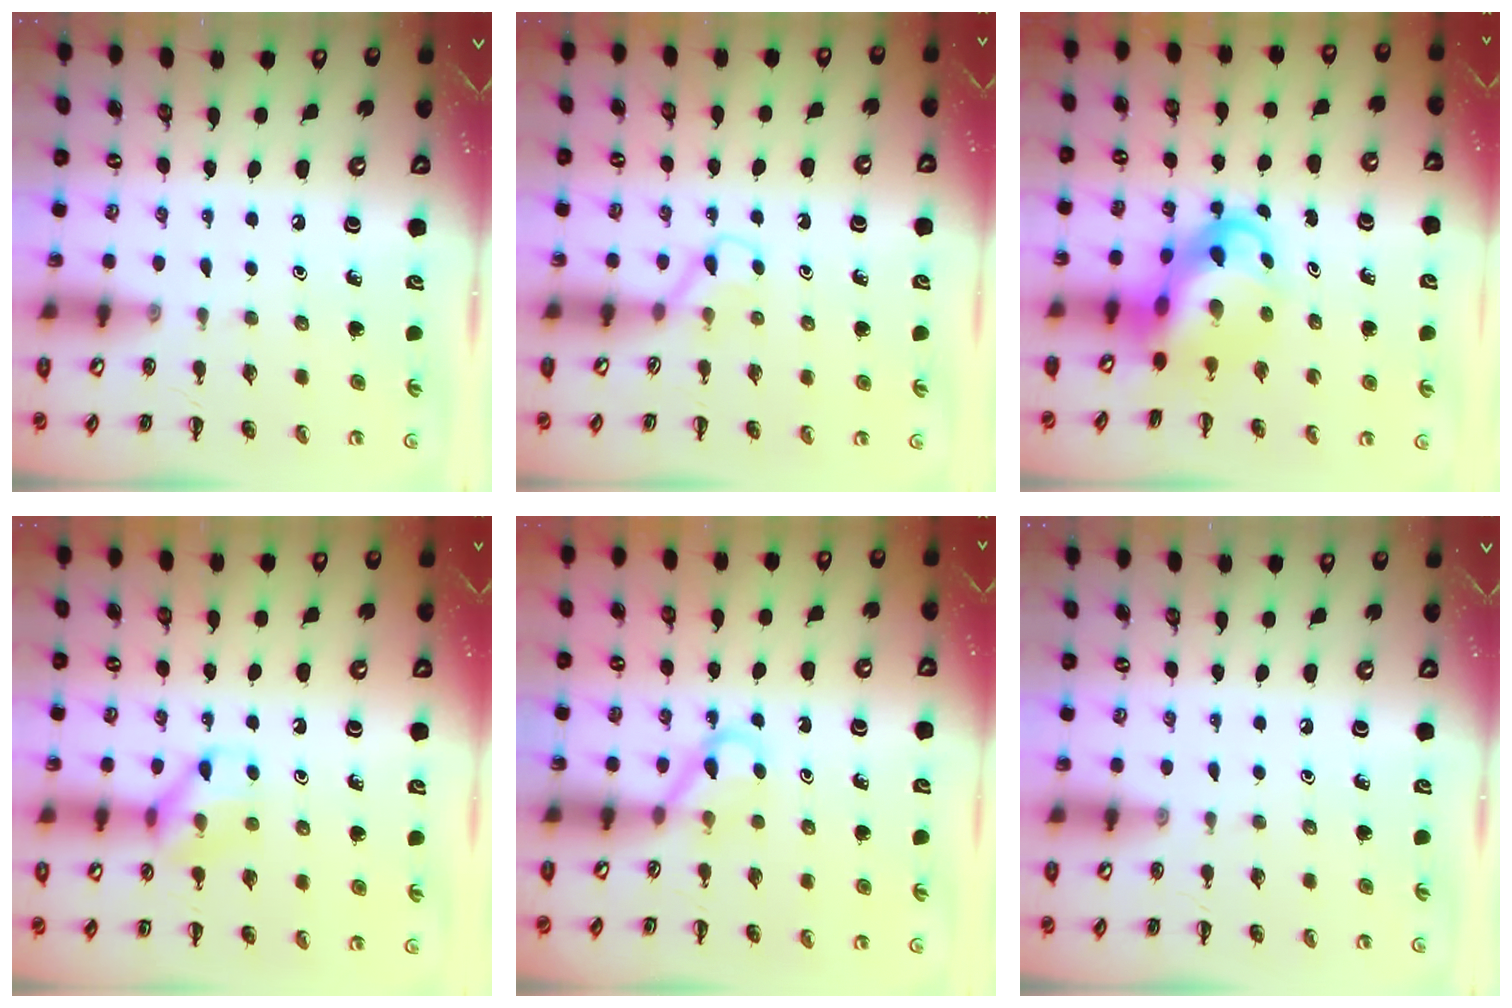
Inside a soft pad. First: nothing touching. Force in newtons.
{"total": 3.5, "press": 3.3, "slide": 1.2}
{"total": 6.6, "press": 6.3, "slide": 2.2}
{"total": 9.5, "press": 9.5, "slide": 0.2}
{"total": 3.5, "press": 3.2, "slide": 1.5}
{"total": 0.0}